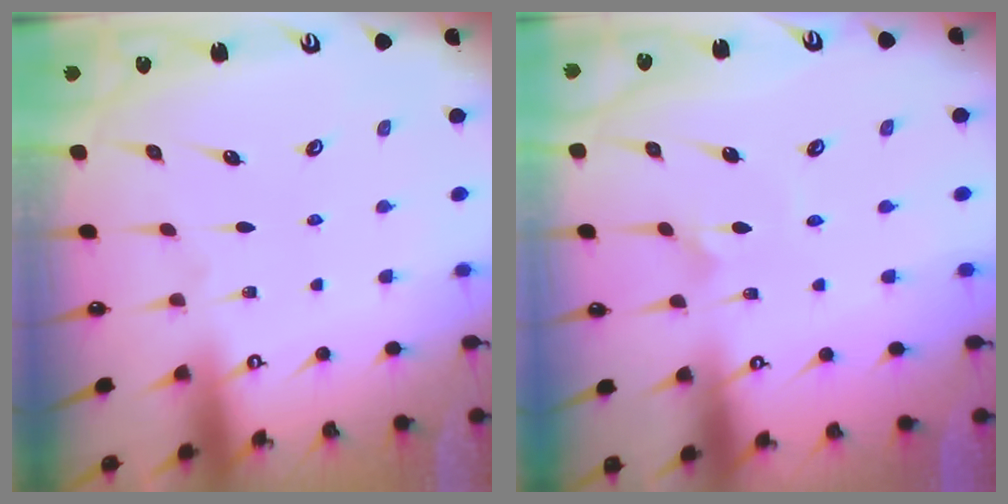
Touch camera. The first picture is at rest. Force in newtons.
{"total": 3.6, "press": 3.6, "slide": 0.5}